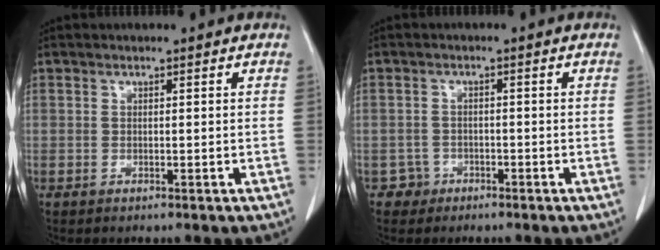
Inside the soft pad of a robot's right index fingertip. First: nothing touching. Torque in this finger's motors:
{"motor_torque": [-0.16, -0.07, -0.56, -0.15]}